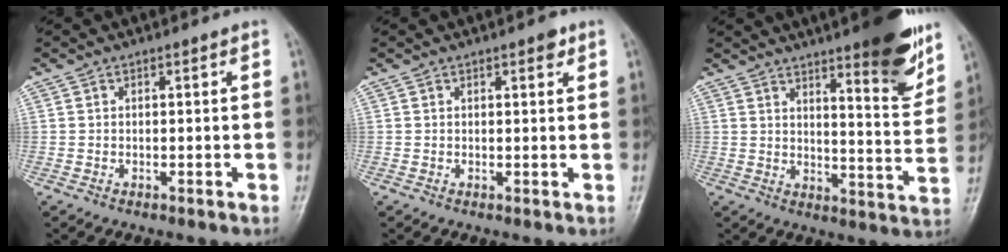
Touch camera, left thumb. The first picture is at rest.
{"total": 1.8, "force": [1.1, 0.7, 1.2], "torque": [-0.011, -0.004, 0.012]}
{"total": 14.4, "force": [9.4, 2.9, 10.5], "torque": [-0.114, -0.061, 0.135]}